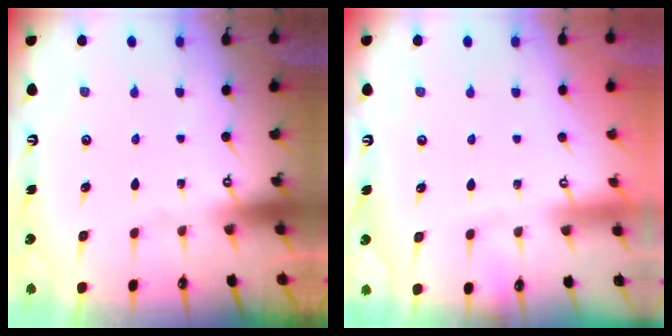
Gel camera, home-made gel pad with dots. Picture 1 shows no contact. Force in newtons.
{"total": 3.9, "press": 3.9, "slide": 0.1}